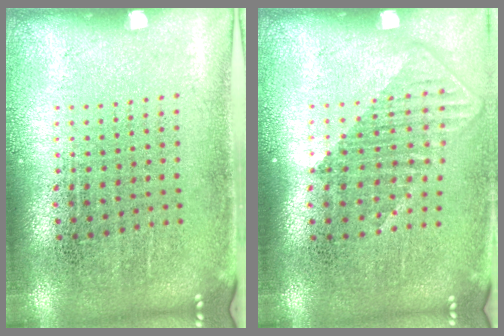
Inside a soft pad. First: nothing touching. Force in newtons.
{"total": 1.3, "press": 1.0, "slide": 0.8}